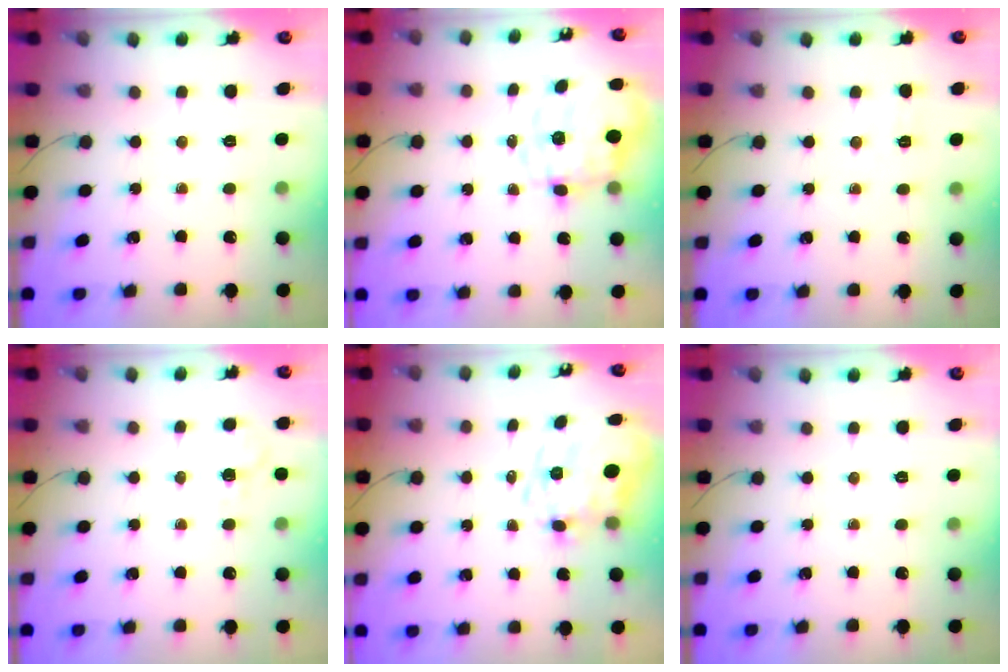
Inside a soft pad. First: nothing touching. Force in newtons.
{"total": 3.8, "press": 3.3, "slide": 1.8}
{"total": 1.3, "press": 0.5, "slide": 1.3}
{"total": 2.2, "press": 1.6, "slide": 1.6}
{"total": 4.0, "press": 3.1, "slide": 2.5}
{"total": 0.0}